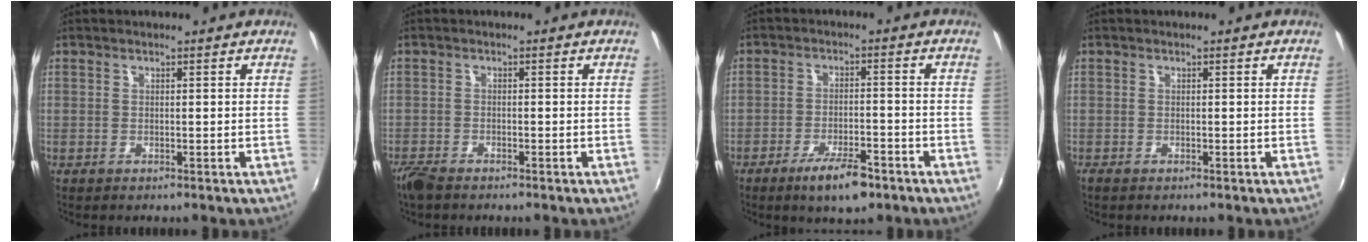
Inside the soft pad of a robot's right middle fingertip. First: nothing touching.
{"total": 3.4, "force": [-2.9, 0.9, 1.4], "torque": [-0.041, -0.012, -0.060]}
{"total": 7.5, "force": [-4.9, 2.2, 5.2], "torque": [-0.107, -0.005, -0.076]}
{"total": 0.0}